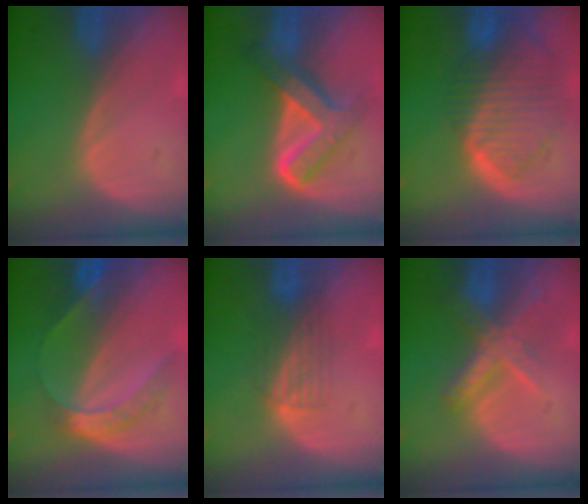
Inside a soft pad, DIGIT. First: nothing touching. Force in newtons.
{"total": 8.1, "press": 8.1, "slide": 0.8}
{"total": 9.9, "press": 8.4, "slide": 5.2}
{"total": 6.8, "press": 5.5, "slide": 4.0}
{"total": 3.7, "press": 3.5, "slide": 1.1}
{"total": 7.2, "press": 6.1, "slide": 3.9}